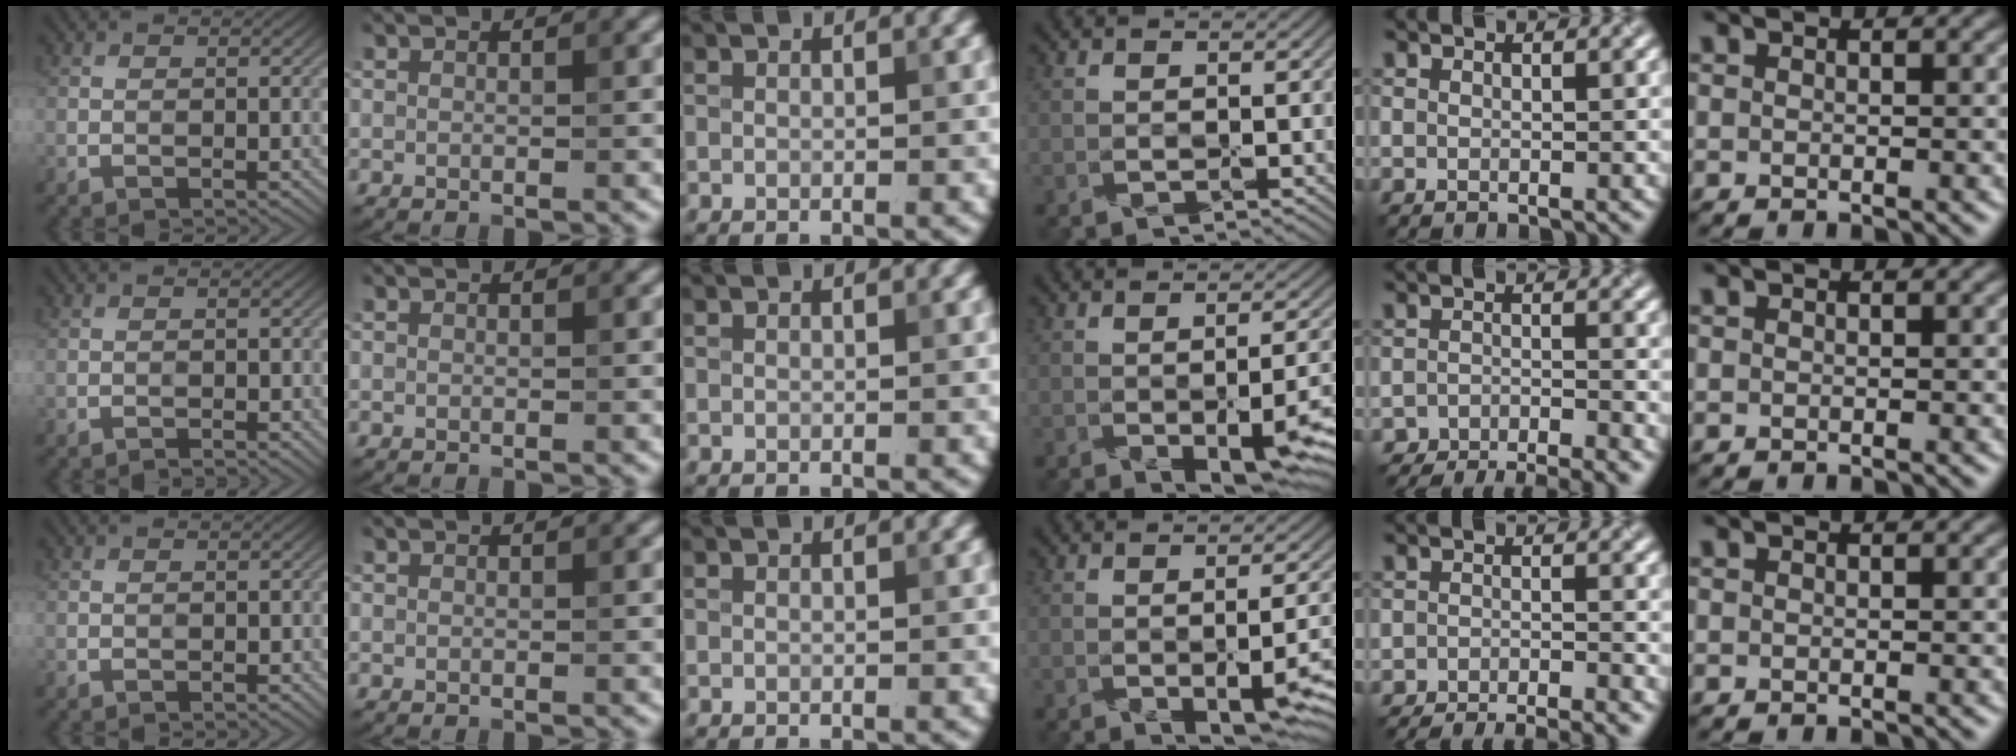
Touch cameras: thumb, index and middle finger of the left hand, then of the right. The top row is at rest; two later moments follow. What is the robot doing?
{"motion": "peel", "object": "plastic wrap"}